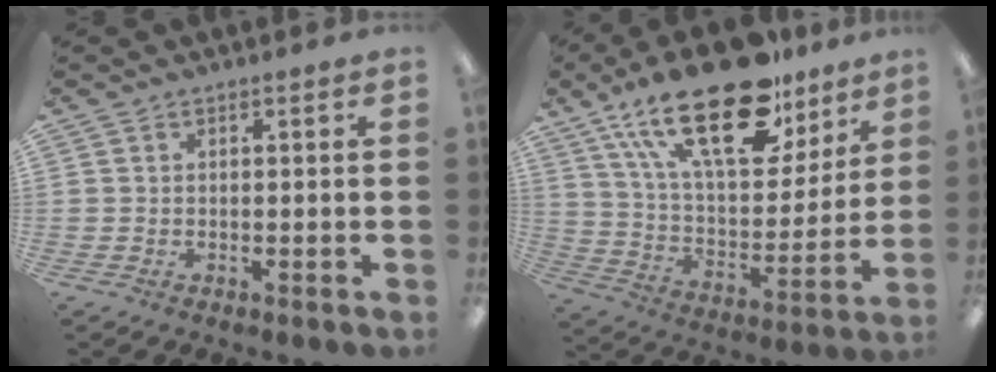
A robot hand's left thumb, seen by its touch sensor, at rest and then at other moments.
{"total": 27.7, "force": [17.5, 12.0, 17.9], "torque": [-0.306, -0.090, 0.297]}